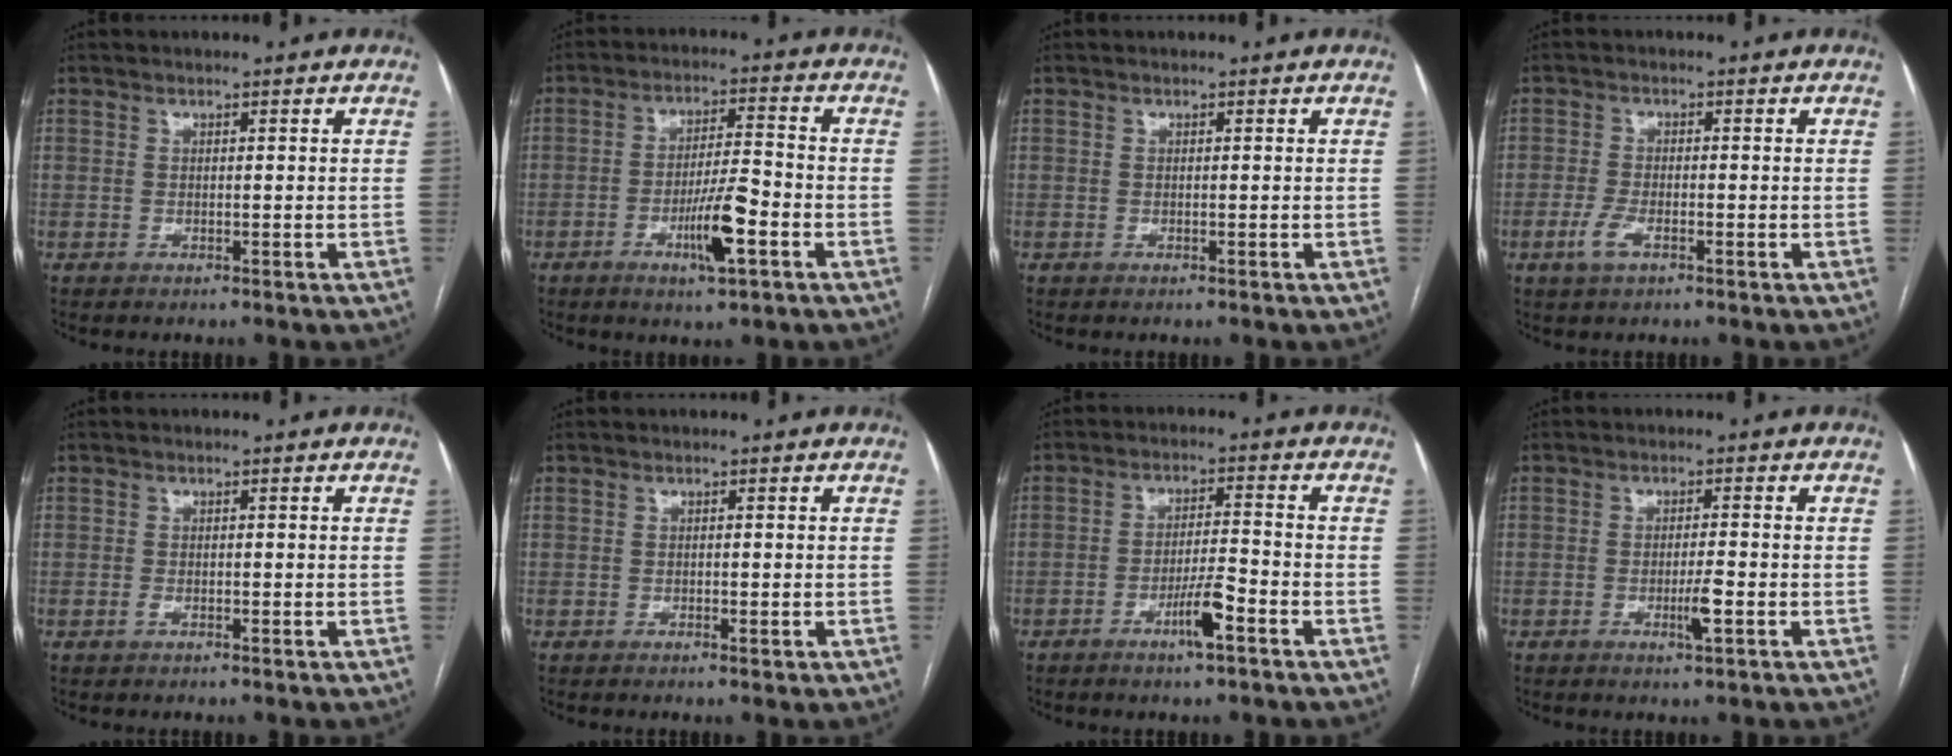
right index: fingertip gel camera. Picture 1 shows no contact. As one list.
[{"total": 8.2, "force": [-3.4, 0.8, 7.4], "torque": [-0.136, -0.002, -0.055]}, {"total": 0.0}, {"total": 3.2, "force": [-1.6, 1.1, 2.6], "torque": [-0.062, -0.002, -0.030]}, {"total": 0.6, "force": [-0.3, 0.2, 0.5], "torque": [-0.011, 0.000, -0.004]}, {"total": 0.6, "force": [-0.2, 0.2, 0.5], "torque": [-0.010, -0.001, -0.001]}, {"total": 5.7, "force": [-3.1, 0.2, 4.8], "torque": [-0.087, -0.003, -0.056]}, {"total": 3.2, "force": [-1.1, 0.0, 3.0], "torque": [-0.056, -0.005, -0.017]}]